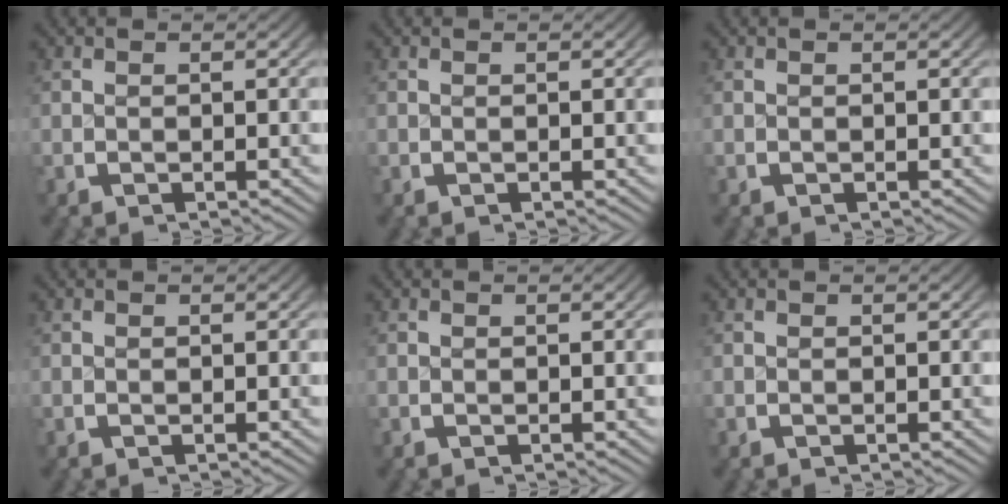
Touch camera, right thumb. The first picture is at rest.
{"total": 0.0}
{"total": 0.0}
{"total": 0.0}
{"total": 0.0}
{"total": 0.0}